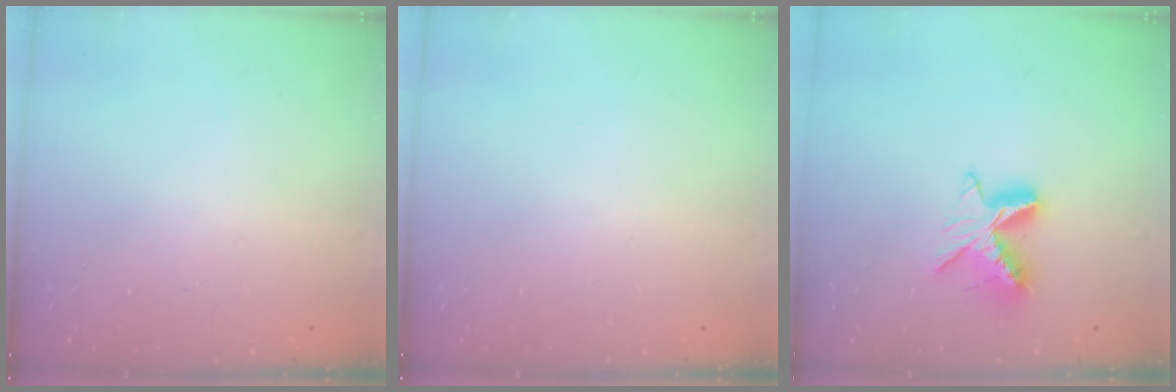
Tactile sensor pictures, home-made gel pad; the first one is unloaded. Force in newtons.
{"total": 0.0}
{"total": 9.4, "press": 9.4, "slide": 0.5}